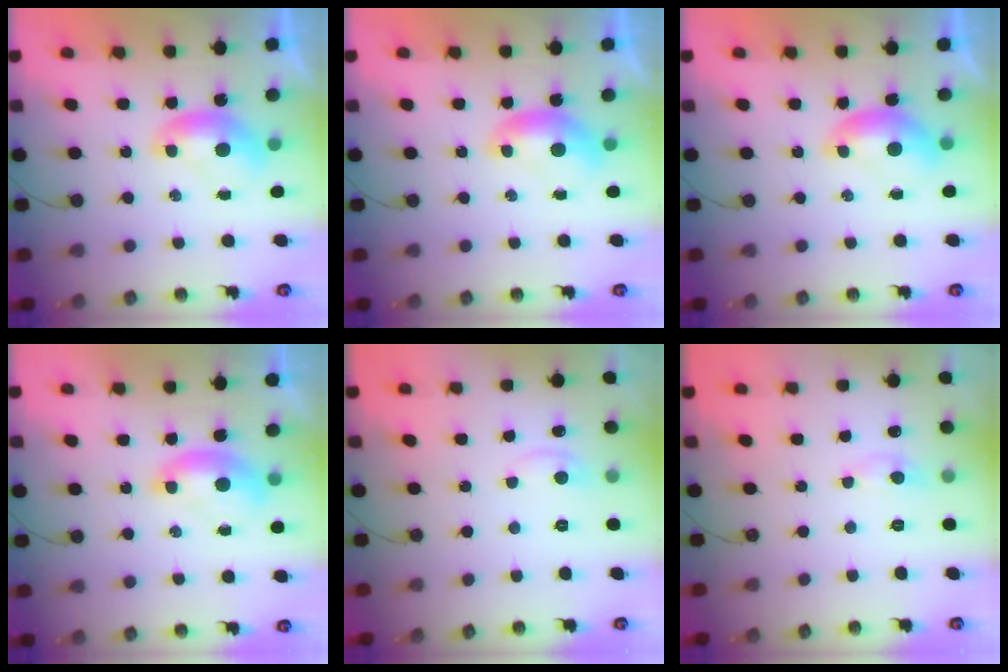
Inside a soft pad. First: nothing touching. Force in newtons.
{"total": 0.0}
{"total": 1.2, "press": 0.7, "slide": 0.9}
{"total": 1.5, "press": 1.4, "slide": 0.6}
{"total": 1.2, "press": 0.9, "slide": 0.8}
{"total": 0.7, "press": 0.6, "slide": 0.4}